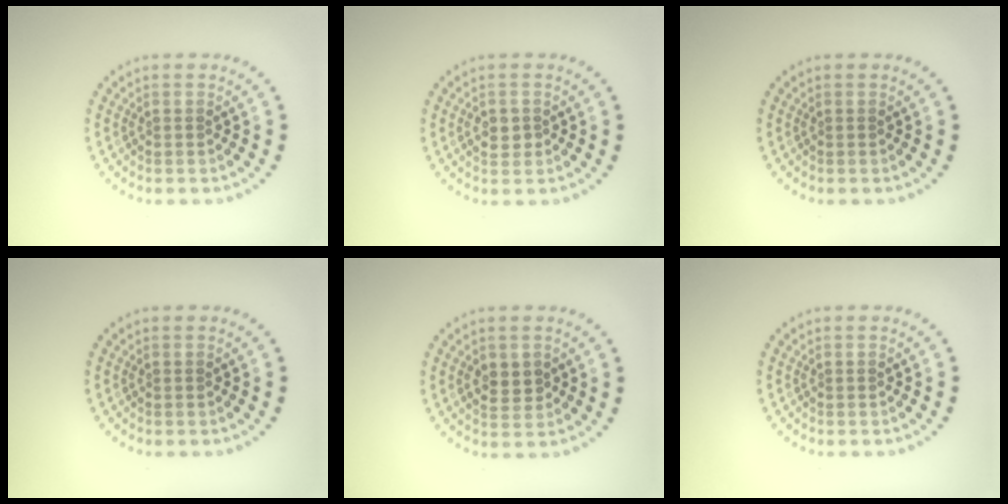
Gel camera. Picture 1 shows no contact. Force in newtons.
{"total": 1.7, "press": 1.7, "slide": 0.1}
{"total": 0.0}
{"total": 0.0}
{"total": 2.3, "press": 2.2, "slide": 0.3}
{"total": 0.0}